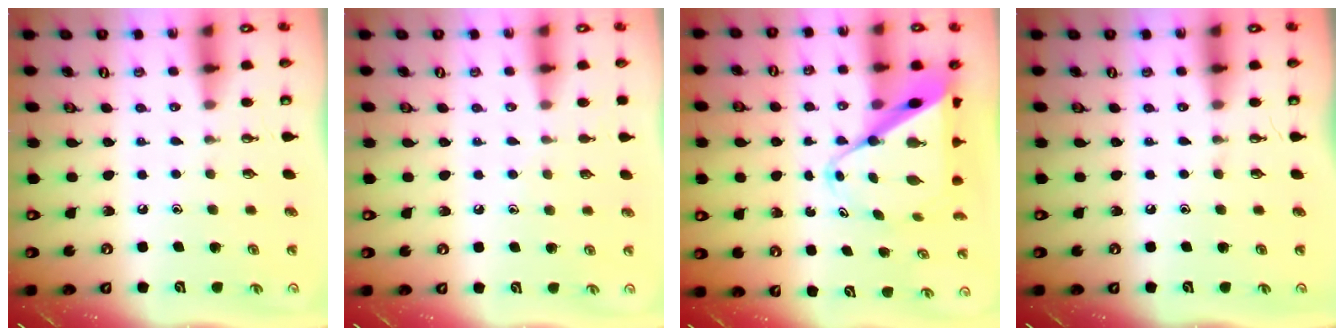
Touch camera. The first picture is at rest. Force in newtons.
{"total": 3.9, "press": 3.9, "slide": 0.3}
{"total": 11.7, "press": 11.7, "slide": 1.0}
{"total": 0.0}